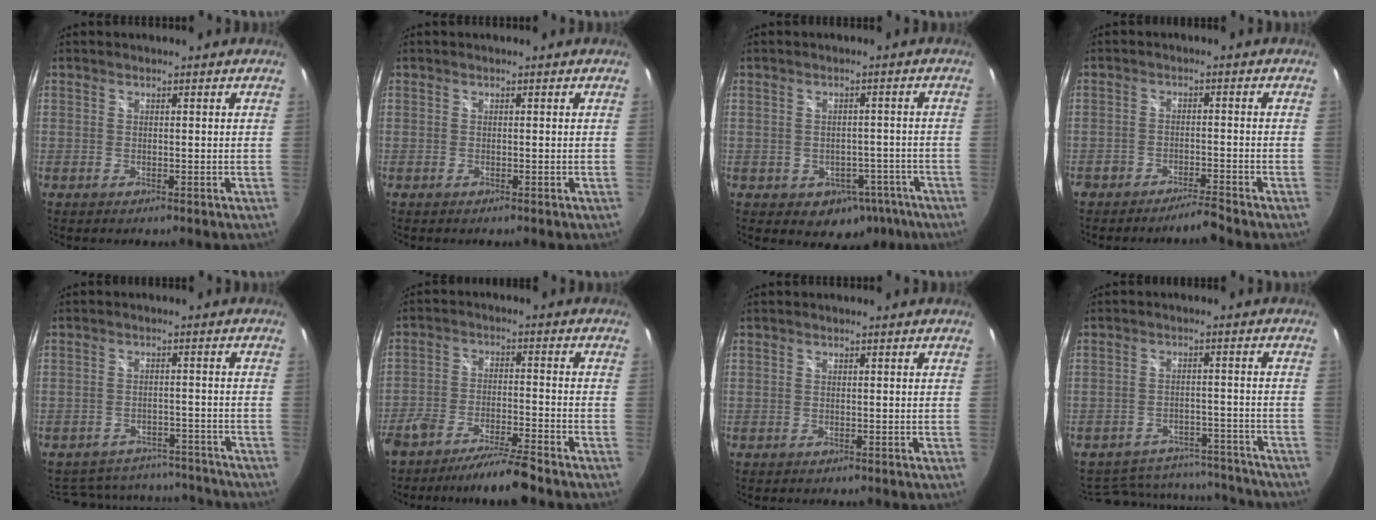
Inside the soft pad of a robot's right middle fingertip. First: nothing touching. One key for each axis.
{"total": 0.0}
{"total": 8.2, "fx": -4.4, "fy": 6.2, "fz": 3.0, "tx": -0.057, "ty": 0.022, "tz": -0.029}
{"total": 3.3, "fx": -3.3, "fy": 0.2, "fz": 0.7, "tx": -0.031, "ty": -0.001, "tz": -0.060}
{"total": 16.9, "fx": -14.5, "fy": 7.1, "fz": 5.0, "tx": -0.113, "ty": 0.032, "tz": -0.174}
{"total": 9.4, "fx": -8.0, "fy": 0.4, "fz": 4.8, "tx": -0.101, "ty": -0.005, "tz": -0.138}
{"total": 0.0}
{"total": 16.8, "fx": -14.6, "fy": 6.9, "fz": 4.8, "tx": -0.107, "ty": 0.028, "tz": -0.170}